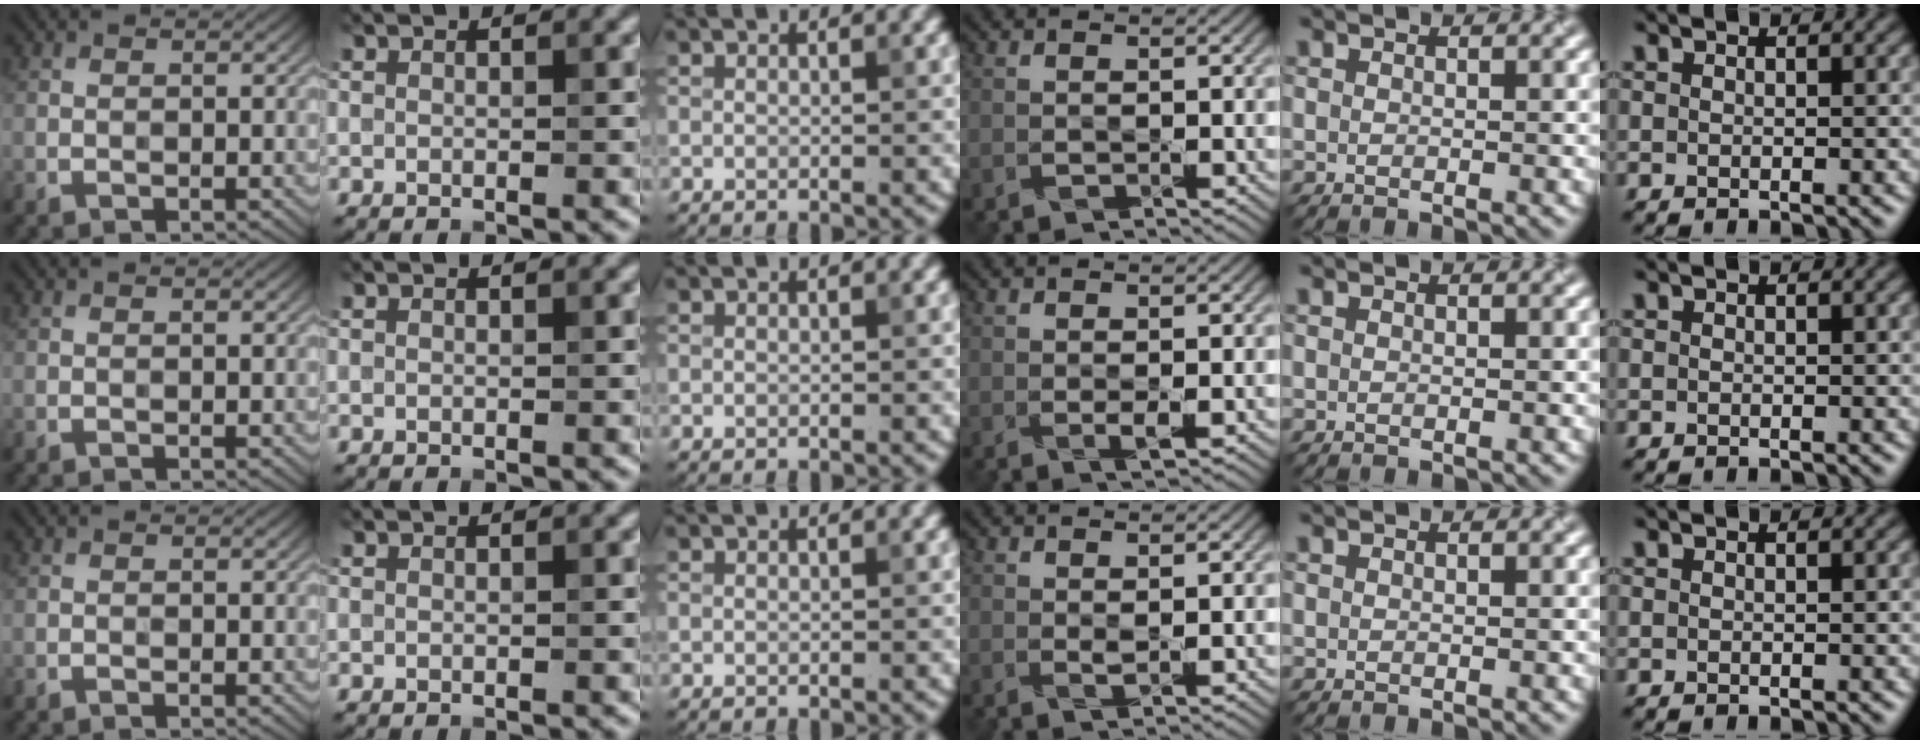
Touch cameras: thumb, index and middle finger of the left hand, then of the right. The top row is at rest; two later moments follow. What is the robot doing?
{"motion": "disassemble", "object": "velcro strap"}